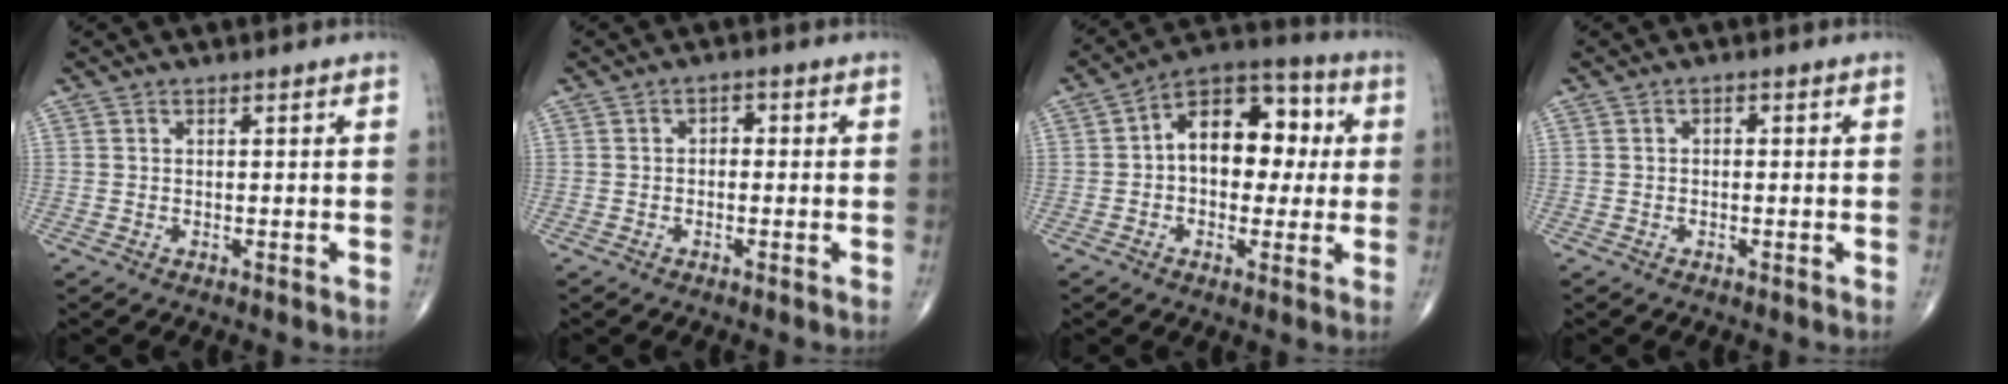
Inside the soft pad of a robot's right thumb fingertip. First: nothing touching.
{"total": 1.3, "force": [-0.1, 0.9, 0.8], "torque": [-0.003, 0.004, -0.007]}
{"total": 14.6, "force": [1.5, 9.4, 11.1], "torque": [-0.121, 0.033, 0.009]}
{"total": 0.9, "force": [0.0, 0.7, 0.6], "torque": [-0.002, 0.002, -0.005]}